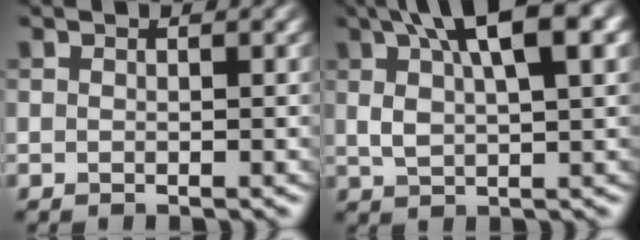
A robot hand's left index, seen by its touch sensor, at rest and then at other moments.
{"total": 10.1, "force": [4.5, 3.6, 8.2], "torque": [-0.137, 0.017, 0.077]}